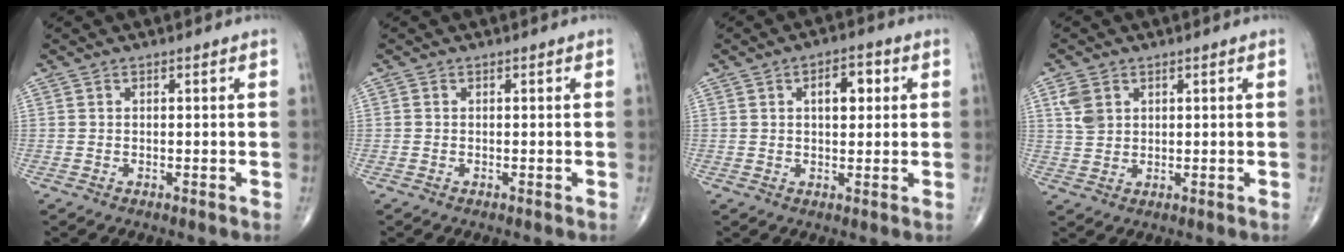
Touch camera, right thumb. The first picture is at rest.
{"total": 0.0}
{"total": 5.9, "force": [1.6, 3.1, 4.7], "torque": [-0.053, 0.005, 0.022]}
{"total": 4.4, "force": [1.8, 3.2, 2.5], "torque": [-0.043, -0.002, 0.042]}